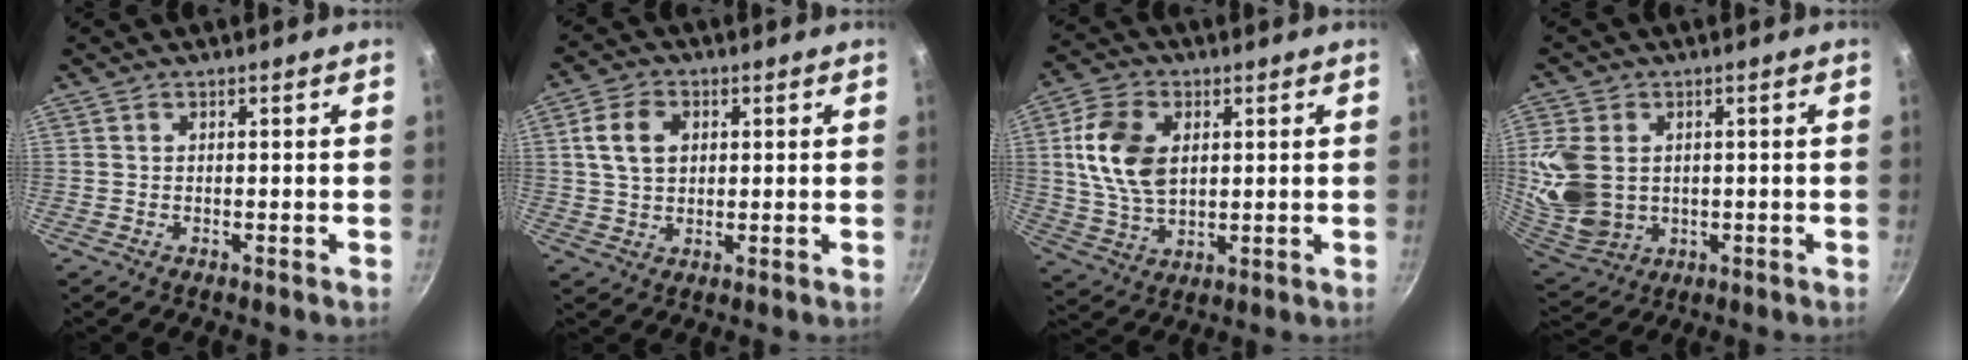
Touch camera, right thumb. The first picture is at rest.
{"total": 7.2, "force": [1.6, 5.2, 4.8], "torque": [-0.073, 0.005, 0.027]}
{"total": 12.6, "force": [2.4, 8.2, 9.2], "torque": [-0.160, -0.006, 0.047]}
{"total": 13.3, "force": [1.4, 10.0, 8.6], "torque": [-0.177, -0.021, 0.042]}